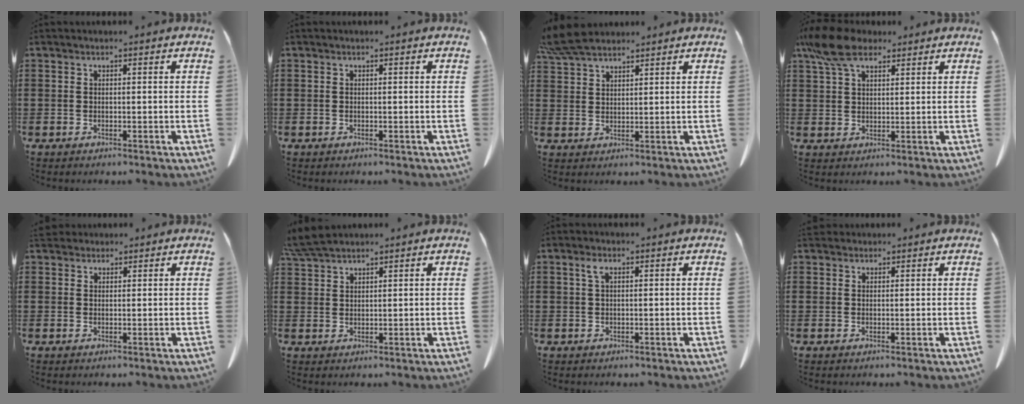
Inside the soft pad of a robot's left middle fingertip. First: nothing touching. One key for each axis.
{"total": 0.0}
{"total": 6.0, "fx": 5.2, "fy": 1.4, "fz": 2.7, "tx": -0.068, "ty": -0.007, "tz": 0.101}
{"total": 7.6, "fx": 5.3, "fy": 3.3, "fz": 4.5, "tx": -0.111, "ty": -0.004, "tz": 0.098}
{"total": 2.3, "fx": 2.1, "fy": 1.0, "fz": 0.5, "tx": -0.017, "ty": 0.004, "tz": 0.042}
{"total": 4.6, "fx": 4.1, "fy": 0.6, "fz": 2.0, "tx": -0.052, "ty": -0.004, "tz": 0.078}
{"total": 1.5, "fx": 0.6, "fy": 0.4, "fz": 1.3, "tx": -0.029, "ty": 0.002, "tz": 0.010}
{"total": 1.6, "fx": 1.4, "fy": 0.6, "fz": 0.1, "tx": -0.007, "ty": 0.002, "tz": 0.029}